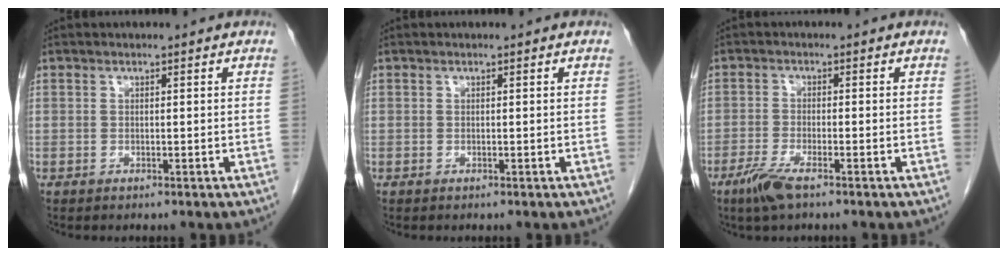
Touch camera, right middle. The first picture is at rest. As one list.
[{"total": 0.0}, {"total": 4.2, "force": [-2.8, 0.6, 3.1], "torque": [-0.070, -0.009, -0.056]}]